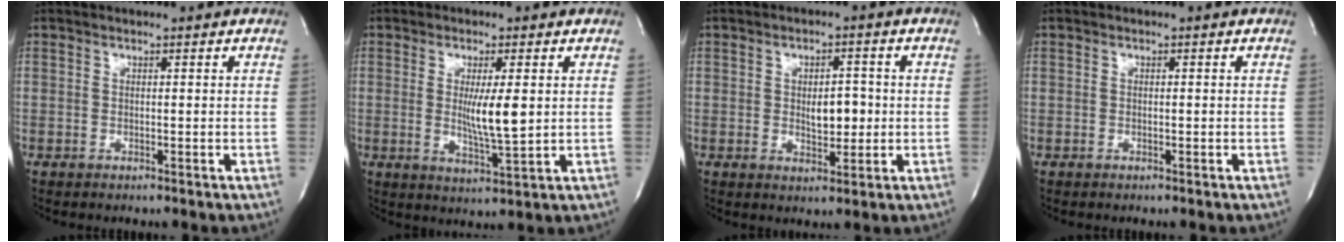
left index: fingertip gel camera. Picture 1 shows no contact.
{"total": 6.0, "force": [0.5, 0.4, 5.9], "torque": [-0.108, -0.015, 0.013]}
{"total": 4.4, "force": [-0.2, 2.1, 3.9], "torque": [-0.057, -0.001, 0.003]}
{"total": 0.0}